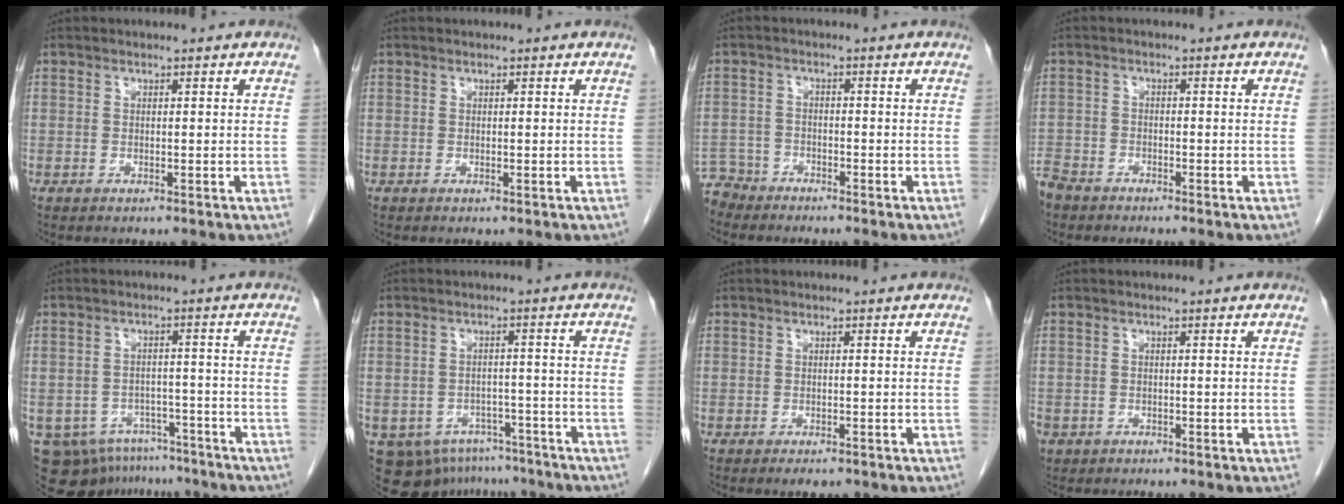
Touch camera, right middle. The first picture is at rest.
{"total": 0.0}
{"total": 4.8, "force": [-4.5, 1.6, -0.8], "torque": [0.014, -0.007, -0.089]}
{"total": 5.0, "force": [-4.2, 2.3, 1.2], "torque": [-0.027, -0.006, -0.083]}
{"total": 11.1, "force": [-9.0, 6.1, 2.5], "torque": [-0.040, 0.010, -0.117]}
{"total": 11.4, "force": [-8.6, 6.9, 2.9], "torque": [-0.051, 0.011, -0.107]}
{"total": 2.3, "force": [-1.6, 1.0, 1.2], "torque": [-0.014, -0.002, -0.015]}
{"total": 2.9, "force": [-1.8, 2.2, 0.8], "torque": [-0.021, -0.002, -0.032]}